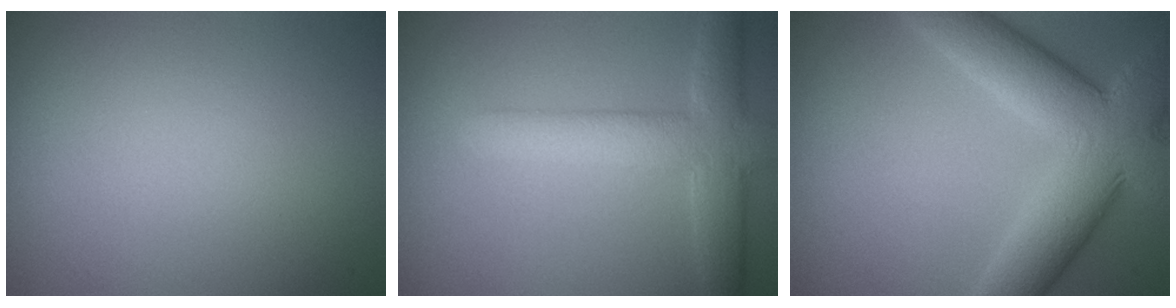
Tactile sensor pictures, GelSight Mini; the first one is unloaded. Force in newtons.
{"total": 5.8, "press": 5.8, "slide": 0.4}
{"total": 9.7, "press": 9.7, "slide": 0.6}